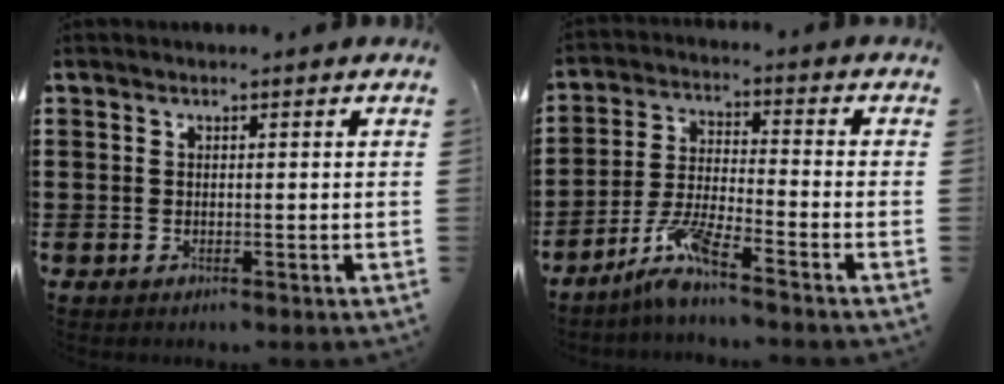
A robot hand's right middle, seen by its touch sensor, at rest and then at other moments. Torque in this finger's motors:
{"motor_torque": [2.04, 0.09, 0.09, 0.05]}